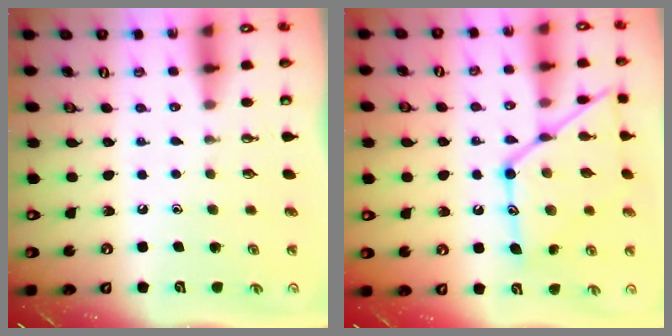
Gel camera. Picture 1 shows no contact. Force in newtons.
{"total": 19.2, "press": 19.2, "slide": 1.5}